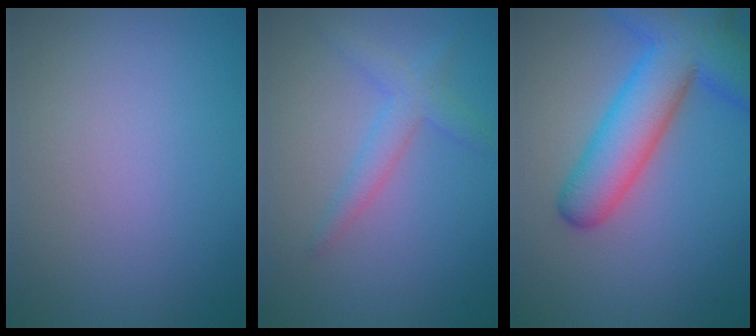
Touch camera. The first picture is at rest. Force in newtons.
{"total": 2.5, "press": 2.5, "slide": 0.1}
{"total": 9.1, "press": 9.1, "slide": 0.6}